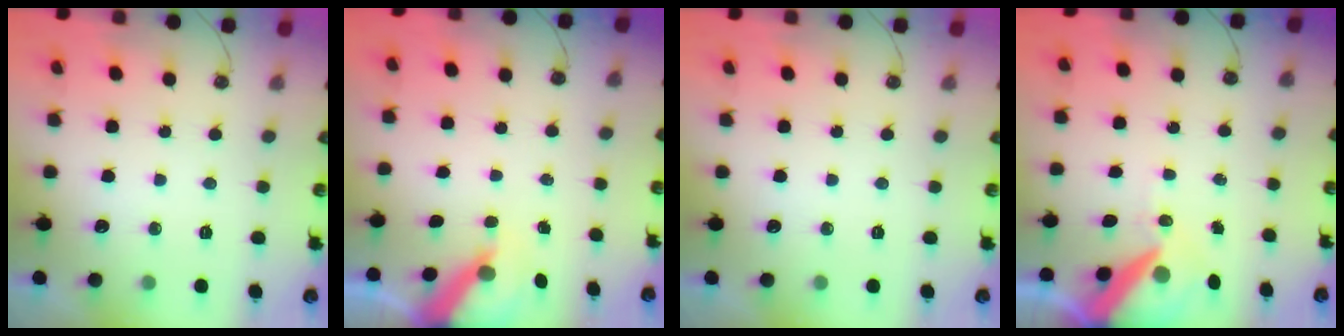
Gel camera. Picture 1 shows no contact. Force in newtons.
{"total": 5.8, "press": 5.8, "slide": 0.3}
{"total": 0.0}
{"total": 10.4, "press": 10.3, "slide": 1.4}